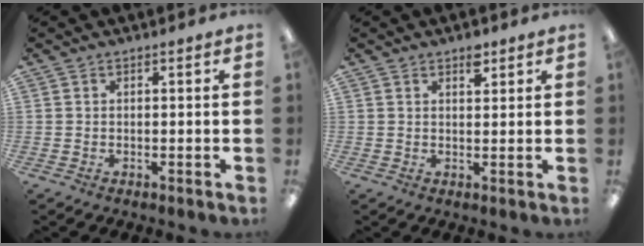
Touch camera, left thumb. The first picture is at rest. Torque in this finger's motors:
{"motor_torque": [0.31, 0.07, 0.04, -0.07, 0.01]}